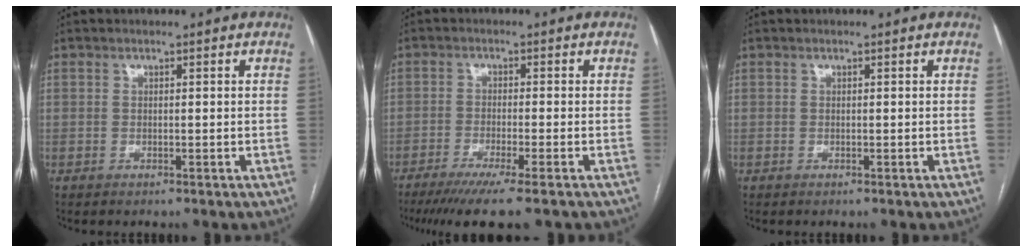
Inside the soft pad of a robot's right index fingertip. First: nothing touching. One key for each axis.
{"total": 9.2, "fx": -6.9, "fy": 0.0, "fz": 6.1, "tx": -0.089, "ty": -0.021, "tz": -0.106}
{"total": 0.0}